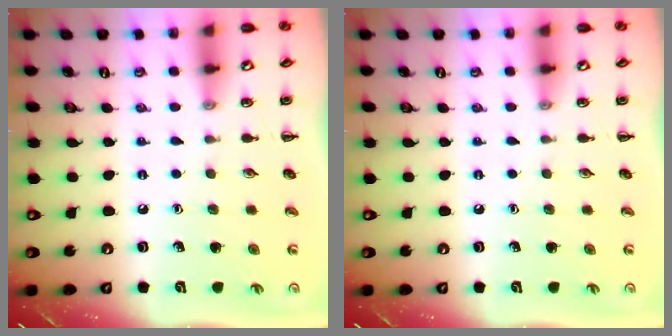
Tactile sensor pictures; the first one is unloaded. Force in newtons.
{"total": 0.0}